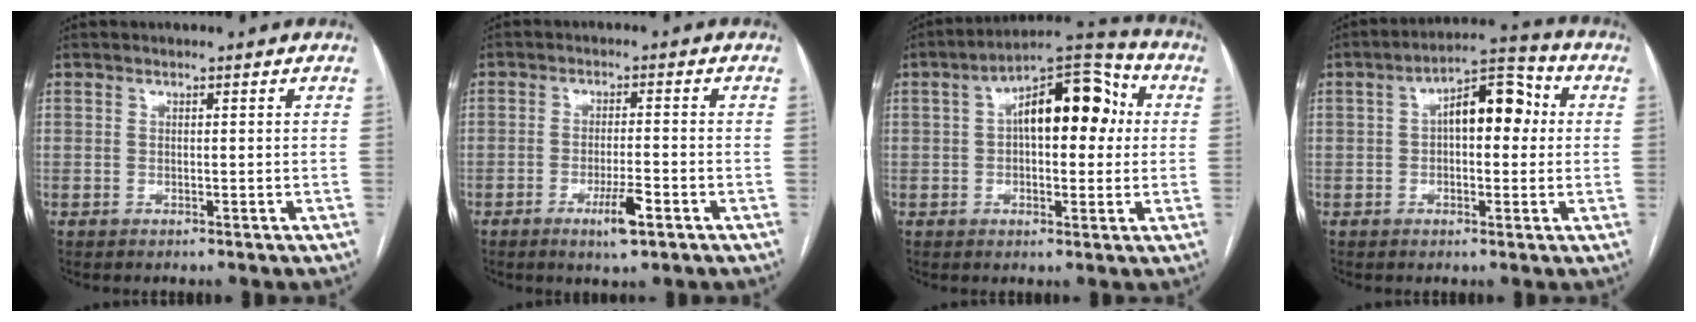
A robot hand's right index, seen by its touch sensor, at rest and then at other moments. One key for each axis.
{"total": 4.9, "fx": -2.5, "fy": 0.6, "fz": 4.1, "tx": -0.076, "ty": -0.004, "tz": -0.040}
{"total": 13.1, "fx": 2.2, "fy": 5.9, "fz": 11.5, "tx": -0.175, "ty": 0.046, "tz": 0.030}
{"total": 9.2, "fx": 1.2, "fy": 4.2, "fz": 8.1, "tx": -0.123, "ty": 0.041, "tz": 0.013}